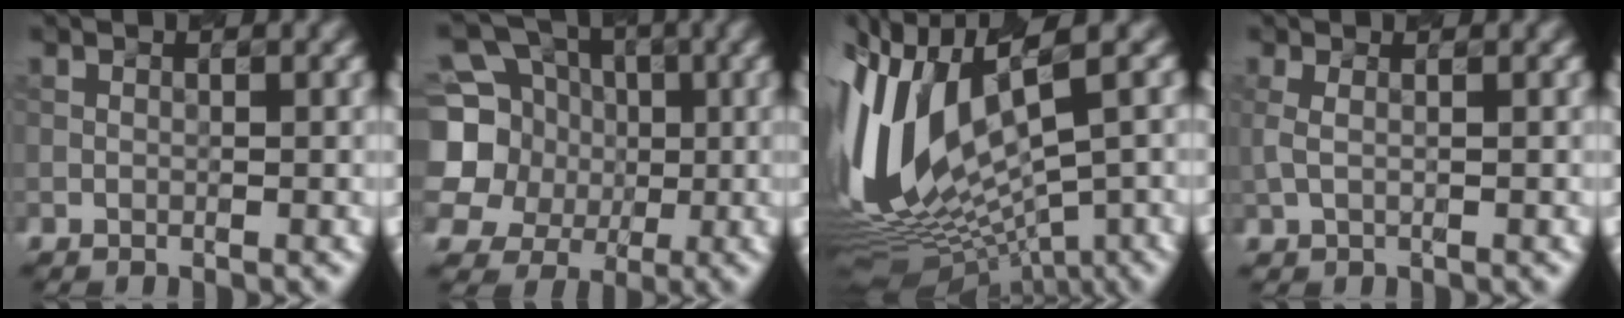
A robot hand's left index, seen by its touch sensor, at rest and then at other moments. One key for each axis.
{"total": 10.7, "fx": 1.1, "fy": 9.6, "fz": 4.7, "tx": -0.125, "ty": 0.025, "tz": -0.002}
{"total": 13.5, "fx": -0.2, "fy": 6.5, "fz": 11.9, "tx": -0.259, "ty": -0.004, "tz": 0.030}
{"total": 1.0, "fx": 0.1, "fy": 0.4, "fz": 0.9, "tx": -0.019, "ty": -0.003, "tz": 0.007}